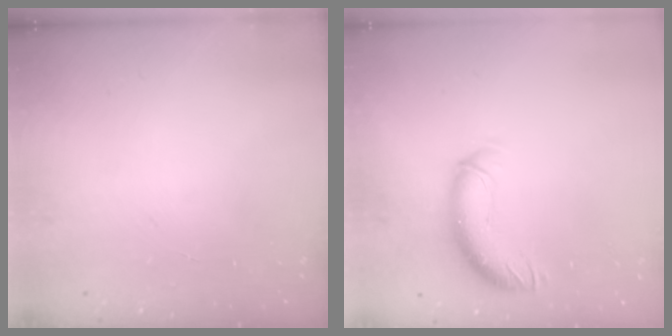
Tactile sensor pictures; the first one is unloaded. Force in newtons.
{"total": 10.3, "press": 10.2, "slide": 1.4}